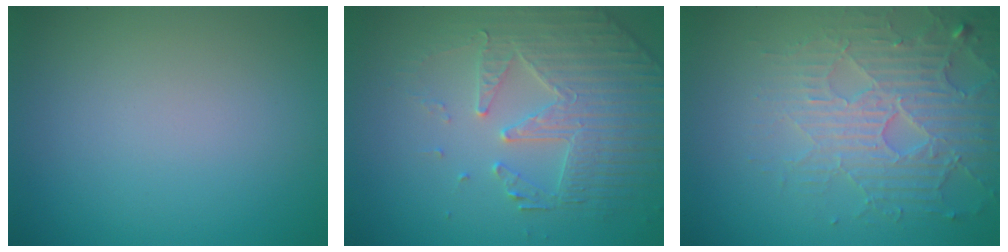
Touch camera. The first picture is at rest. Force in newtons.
{"total": 4.4, "press": 4.2, "slide": 1.4}
{"total": 4.6, "press": 4.4, "slide": 1.4}